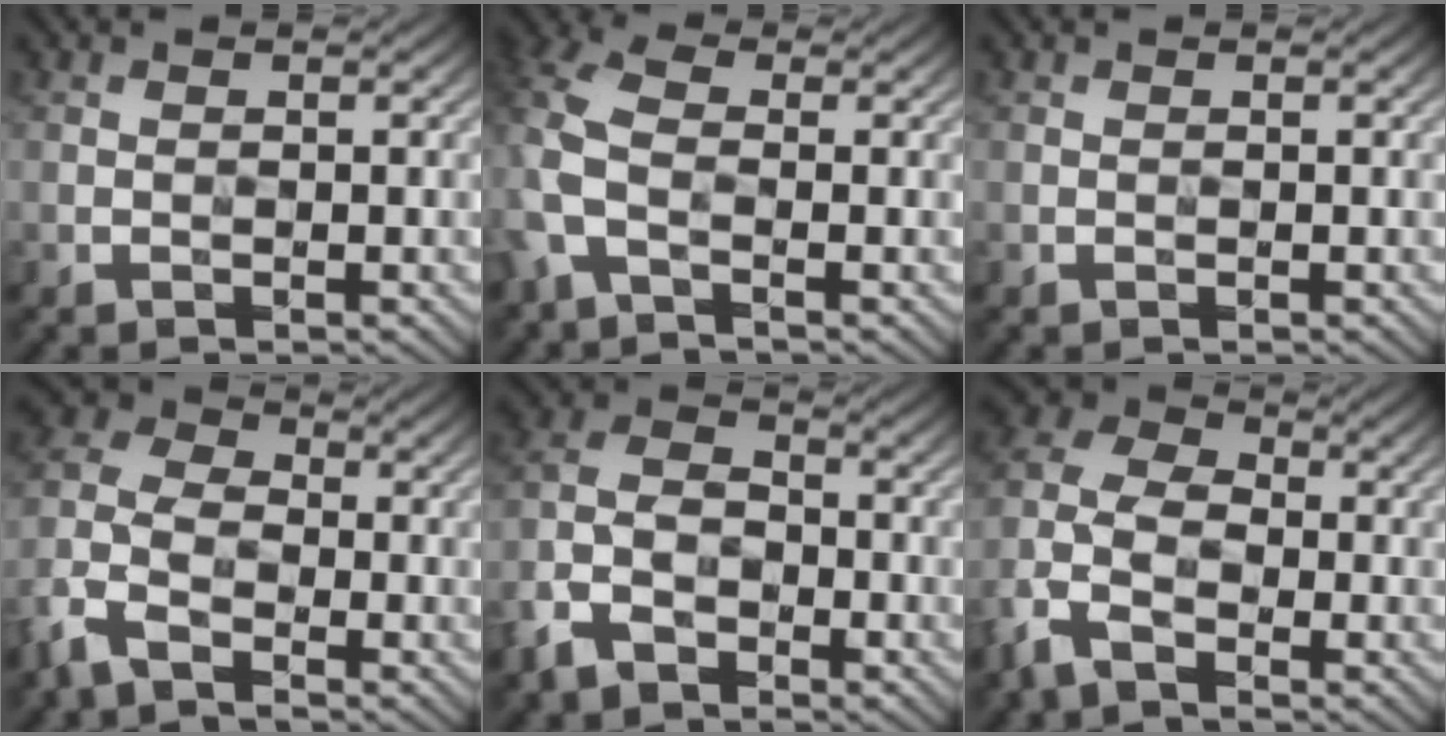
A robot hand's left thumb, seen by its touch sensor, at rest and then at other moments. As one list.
[{"total": 5.0, "force": [-0.5, 2.6, 4.2], "torque": [-0.110, 0.012, -0.024]}, {"total": 0.0}, {"total": 8.2, "force": [-4.5, 4.7, 4.9], "torque": [-0.135, -0.012, -0.106]}, {"total": 7.7, "force": [-4.7, 4.5, 4.1], "torque": [-0.102, -0.006, -0.107]}, {"total": 9.0, "force": [-4.4, 5.3, 5.7], "torque": [-0.155, -0.011, -0.106]}]